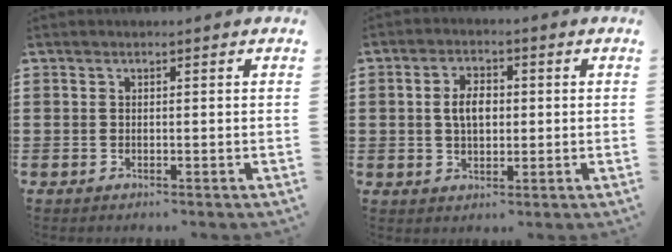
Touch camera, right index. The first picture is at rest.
{"total": 4.4, "force": [0.3, 2.5, 3.6], "torque": [-0.066, 0.007, 0.001]}